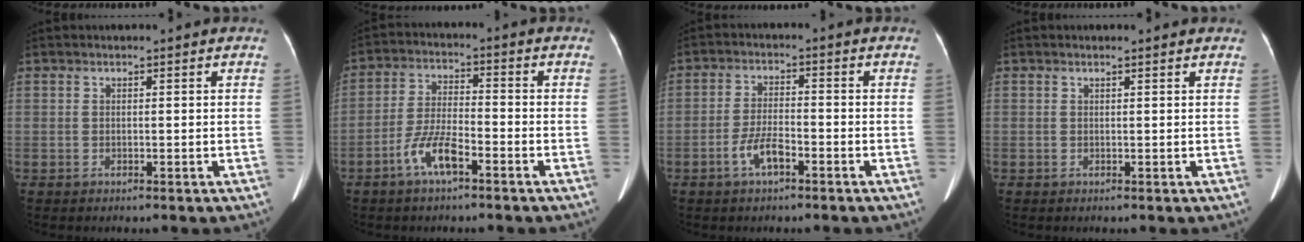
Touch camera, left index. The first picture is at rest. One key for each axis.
{"total": 6.6, "fx": -3.9, "fy": 1.4, "fz": 5.1, "tx": -0.111, "ty": 0.003, "tz": -0.076}
{"total": 4.5, "fx": -2.5, "fy": 1.2, "fz": 3.5, "tx": -0.074, "ty": 0.003, "tz": -0.050}
{"total": 0.7, "fx": 0.5, "fy": 0.4, "fz": 0.0, "tx": -0.008, "ty": 0.011, "tz": 0.006}